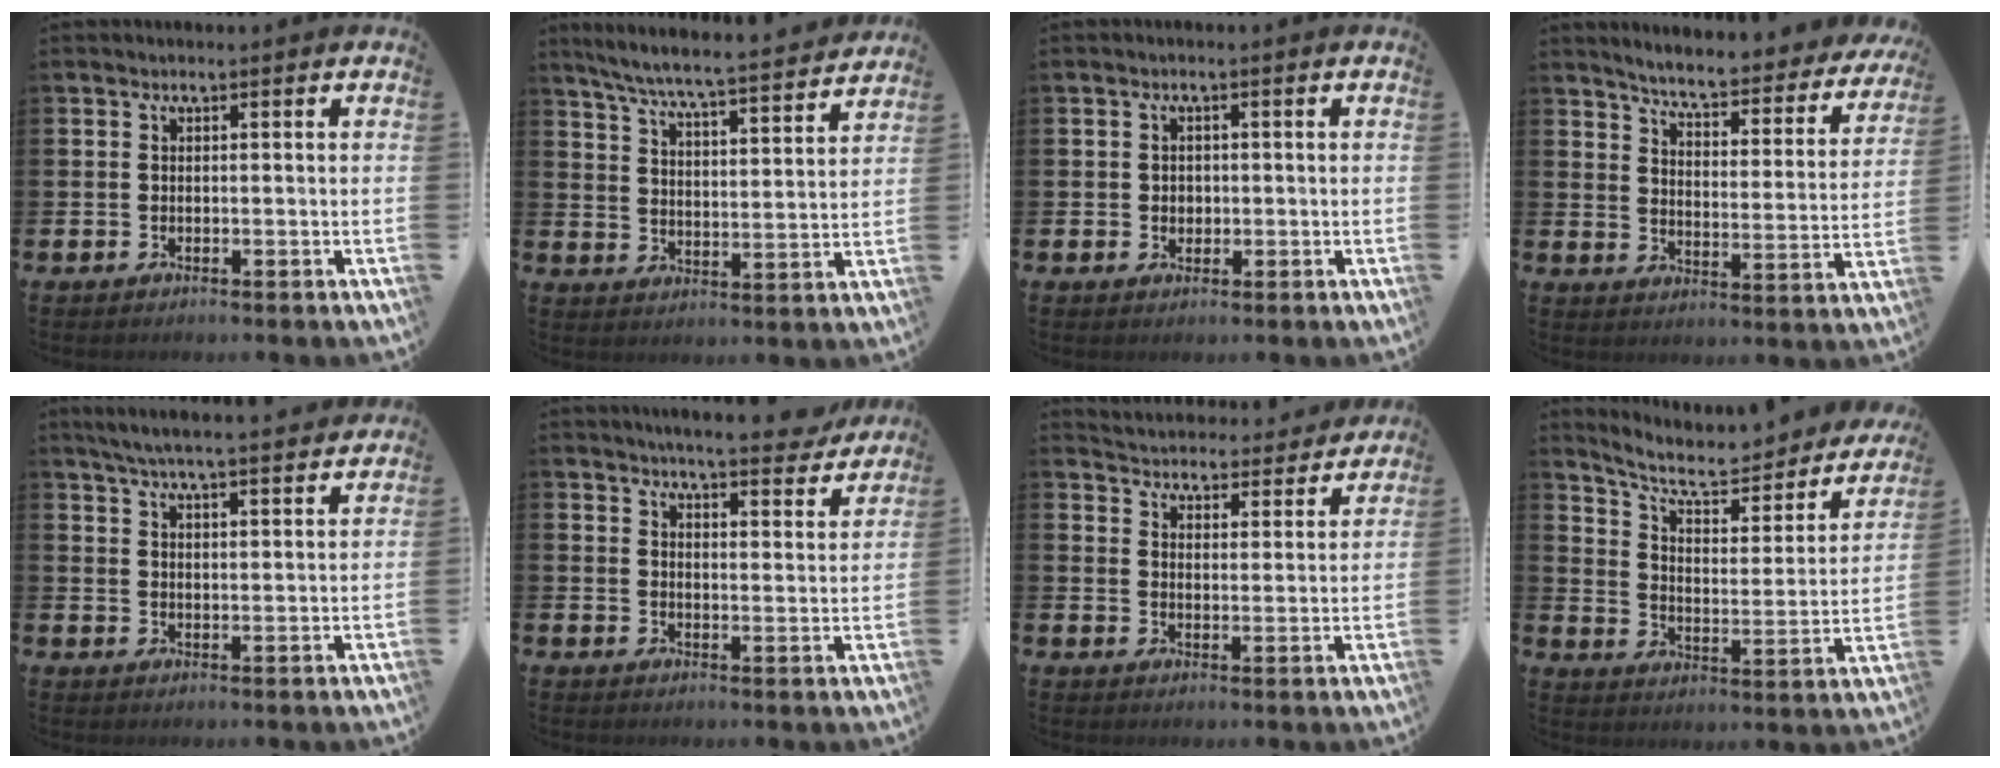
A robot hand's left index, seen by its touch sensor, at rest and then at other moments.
{"total": 6.9, "force": [6.5, 0.0, 2.4], "torque": [-0.077, -0.048, 0.112]}
{"total": 1.4, "force": [0.3, 1.2, 0.5], "torque": [-0.002, 0.005, 0.001]}
{"total": 5.4, "force": [5.1, 0.3, 1.7], "torque": [-0.058, -0.046, 0.081]}
{"total": 5.7, "force": [5.5, -0.2, 1.4], "torque": [-0.044, -0.032, 0.098]}
{"total": 5.6, "force": [5.4, 0.3, 1.3], "torque": [-0.028, -0.040, 0.093]}
{"total": 4.5, "force": [4.4, 0.6, -0.1], "torque": [-0.020, -0.041, 0.074]}
{"total": 7.9, "force": [6.3, 3.0, 3.8], "torque": [-0.104, -0.043, 0.103]}